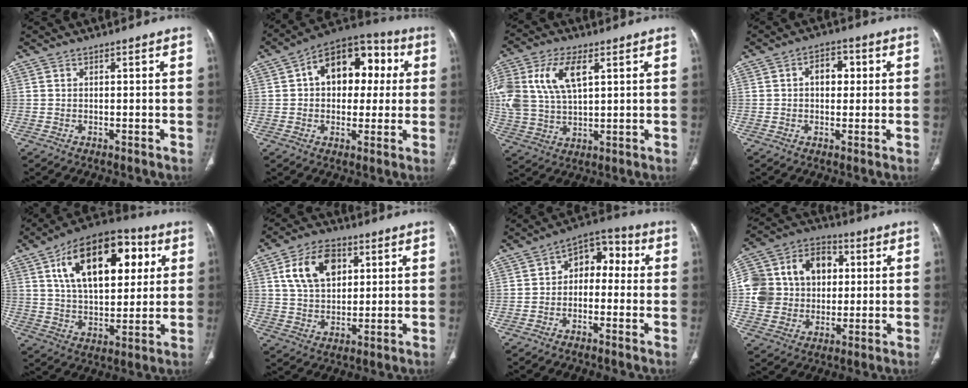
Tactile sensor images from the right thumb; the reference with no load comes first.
{"total": 16.2, "force": [3.1, 10.8, 11.7], "torque": [-0.121, 0.031, 0.038]}
{"total": 16.4, "force": [5.3, 9.1, 12.5], "torque": [-0.285, -0.001, 0.103]}
{"total": 5.5, "force": [0.9, 3.8, 3.9], "torque": [-0.038, 0.011, 0.009]}
{"total": 22.3, "force": [7.4, 12.0, 17.2], "torque": [-0.238, -0.003, 0.117]}
{"total": 11.4, "force": [3.9, 7.7, 7.5], "torque": [-0.110, -0.004, 0.071]}
{"total": 8.3, "force": [-0.1, 5.8, 6.0], "torque": [-0.052, 0.040, -0.019]}
{"total": 17.3, "force": [2.2, 14.5, 9.2], "torque": [-0.143, 0.035, 0.046]}